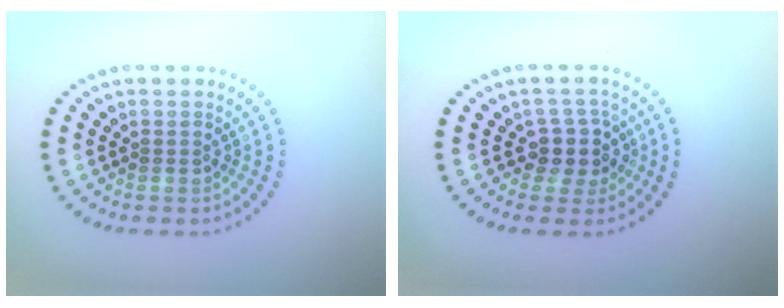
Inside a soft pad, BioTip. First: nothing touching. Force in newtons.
{"total": 2.8, "press": 2.4, "slide": 1.5}